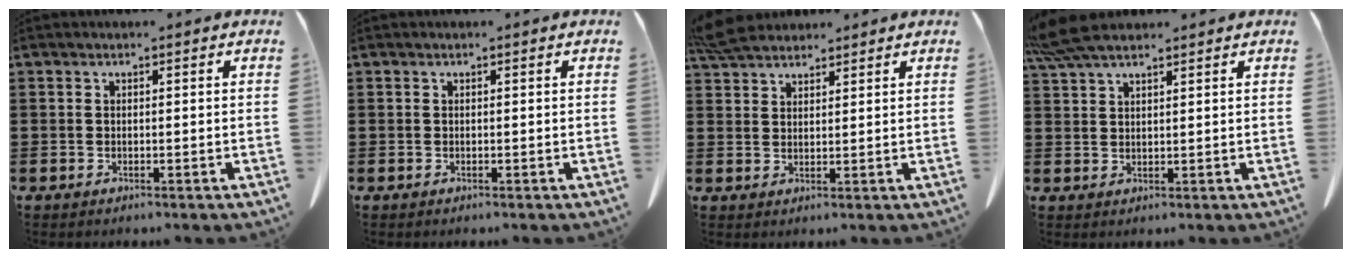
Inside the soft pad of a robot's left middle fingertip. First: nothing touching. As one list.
[{"total": 0.0}, {"total": 4.9, "force": [4.5, 1.2, 1.6], "torque": [-0.044, -0.005, 0.088]}, {"total": 5.9, "force": [4.8, 1.3, 3.2], "torque": [-0.082, -0.008, 0.090]}]